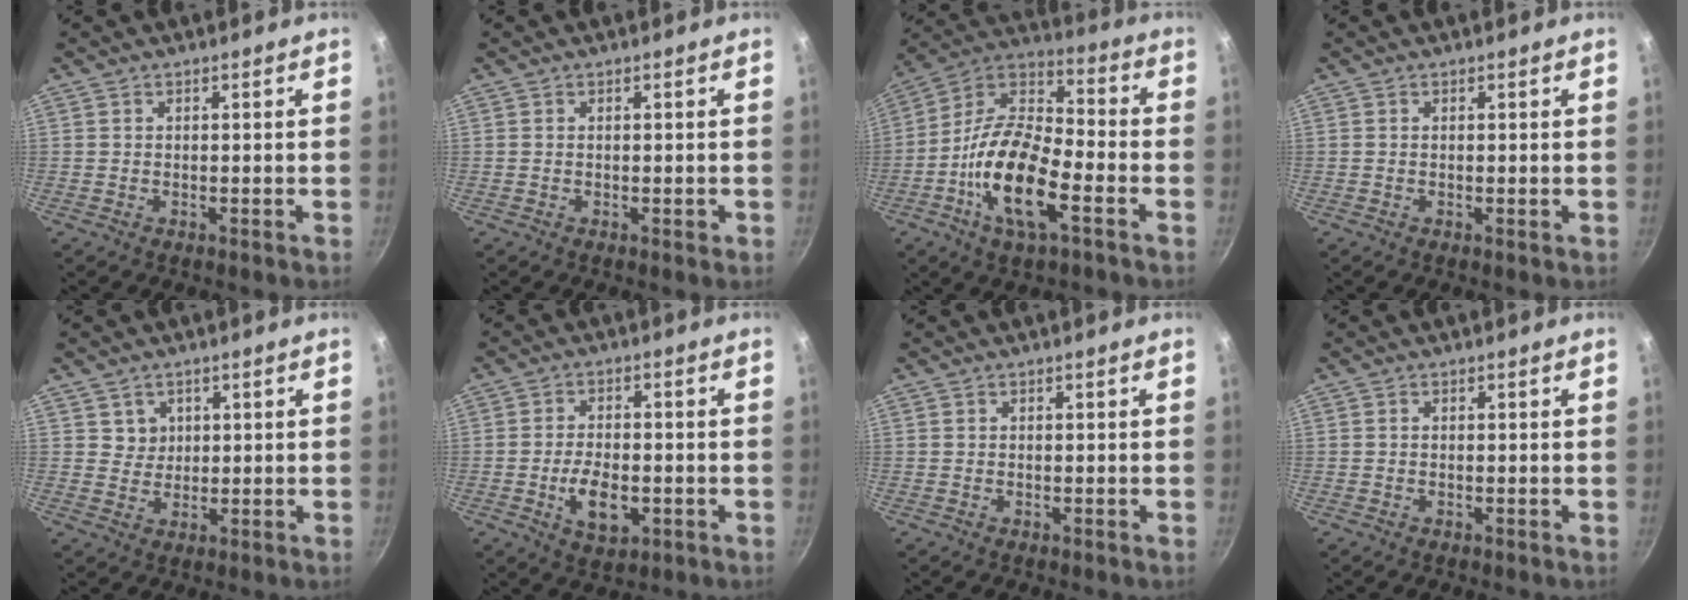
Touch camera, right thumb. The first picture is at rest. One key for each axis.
{"total": 0.9, "fx": -0.3, "fy": 0.3, "fz": 0.8, "tx": -0.009, "ty": 0.002, "tz": -0.003}
{"total": 18.0, "fx": -6.3, "fy": 7.4, "fz": 15.1, "tx": -0.280, "ty": 0.035, "tz": -0.138}
{"total": 0.0}
{"total": 3.1, "fx": 1.3, "fy": 2.8, "fz": 0.4, "tx": 0.014, "ty": -0.001, "tz": 0.023}
{"total": 8.1, "fx": -2.1, "fy": 4.4, "fz": 6.4, "tx": -0.100, "ty": 0.007, "tz": -0.031}
{"total": 0.0}
{"total": 0.0}